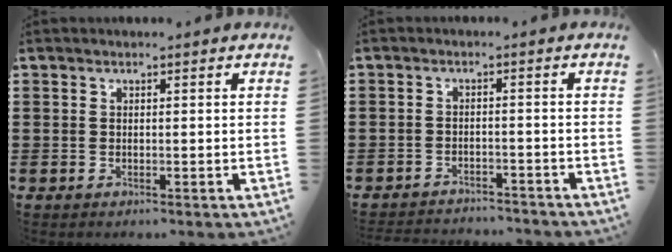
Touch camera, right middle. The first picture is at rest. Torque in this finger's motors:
{"motor_torque": [0.23, -0.13, -0.03, 0.00]}